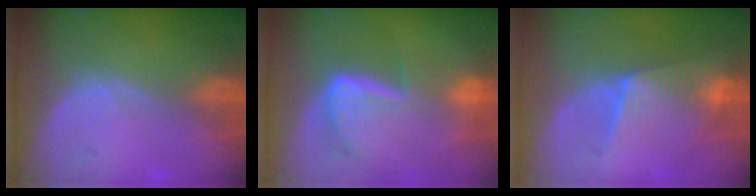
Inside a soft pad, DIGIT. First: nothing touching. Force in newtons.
{"total": 9.2, "press": 8.0, "slide": 4.5}
{"total": 6.4, "press": 6.3, "slide": 0.7}